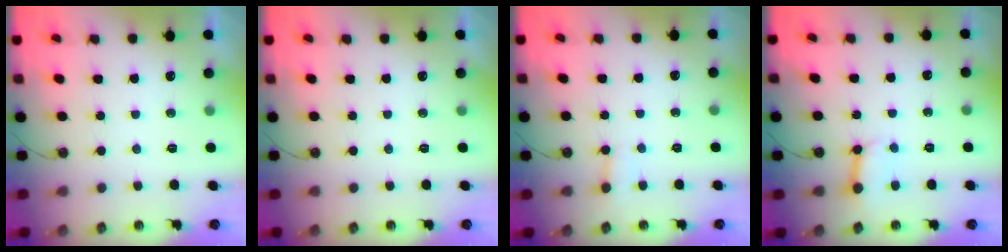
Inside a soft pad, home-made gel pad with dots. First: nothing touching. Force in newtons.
{"total": 0.0}
{"total": 2.7, "press": 2.7, "slide": 0.5}
{"total": 4.1, "press": 4.1, "slide": 0.5}